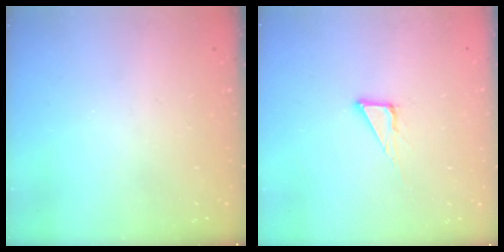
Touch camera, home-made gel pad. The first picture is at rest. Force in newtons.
{"total": 5.0, "press": 5.0, "slide": 0.1}